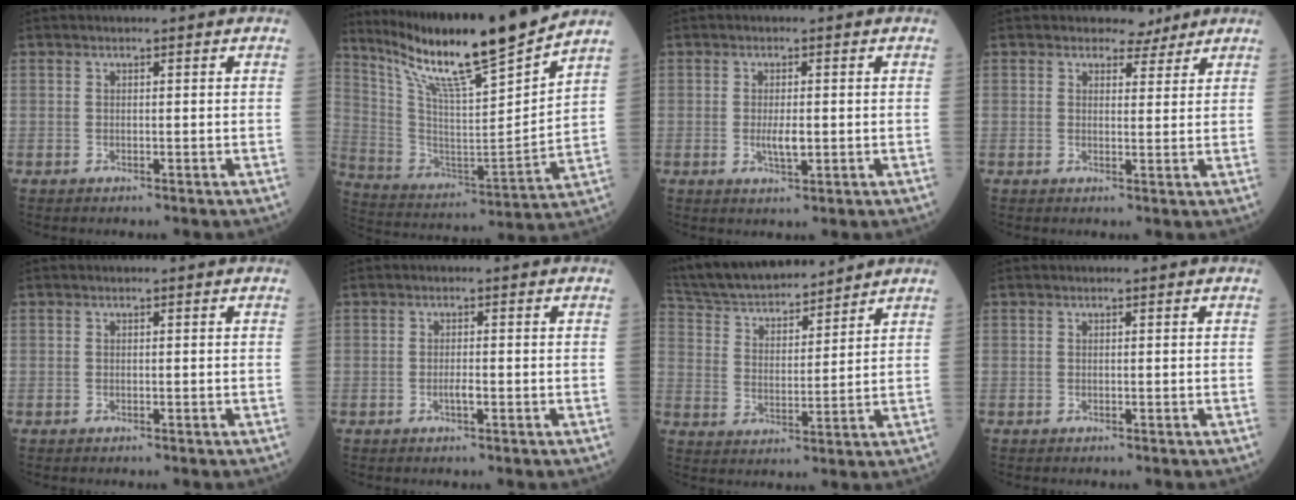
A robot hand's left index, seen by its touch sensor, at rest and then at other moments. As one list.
[{"total": 19.5, "force": [16.2, -0.3, 10.8], "torque": [-0.190, -0.023, 0.281]}, {"total": 2.8, "force": [-0.3, 0.8, 2.7], "torque": [-0.054, -0.004, -0.002]}, {"total": 3.1, "force": [2.7, 1.4, 0.3], "torque": [-0.003, -0.002, 0.035]}, {"total": 0.0}, {"total": 1.3, "force": [-0.5, 0.2, 1.1], "torque": [-0.023, 0.000, -0.009]}, {"total": 17.7, "force": [16.1, 3.8, 6.2], "torque": [-0.123, 0.026, 0.277]}, {"total": 0.0}]